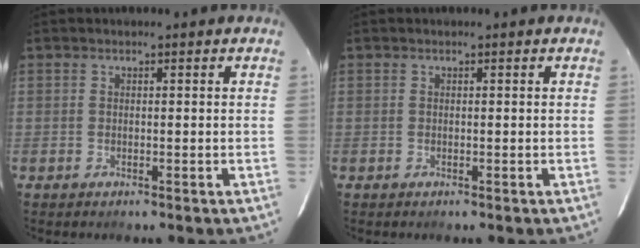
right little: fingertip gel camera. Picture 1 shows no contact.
{"total": 0.0}